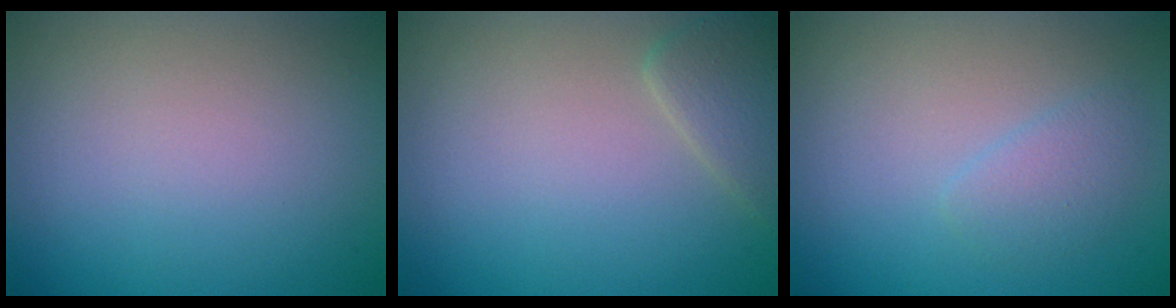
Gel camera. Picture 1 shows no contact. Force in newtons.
{"total": 2.2, "press": 2.1, "slide": 0.2}
{"total": 1.6, "press": 1.6, "slide": 0.1}